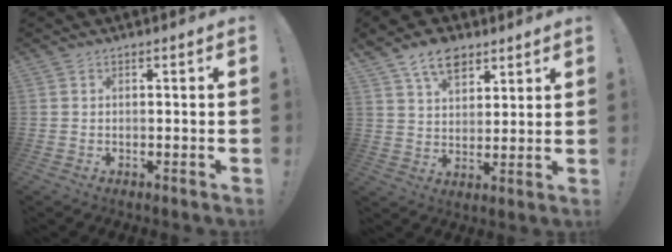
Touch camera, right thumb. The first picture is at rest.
{"total": 10.3, "force": [6.7, 6.2, 4.8], "torque": [-0.070, -0.034, 0.124]}